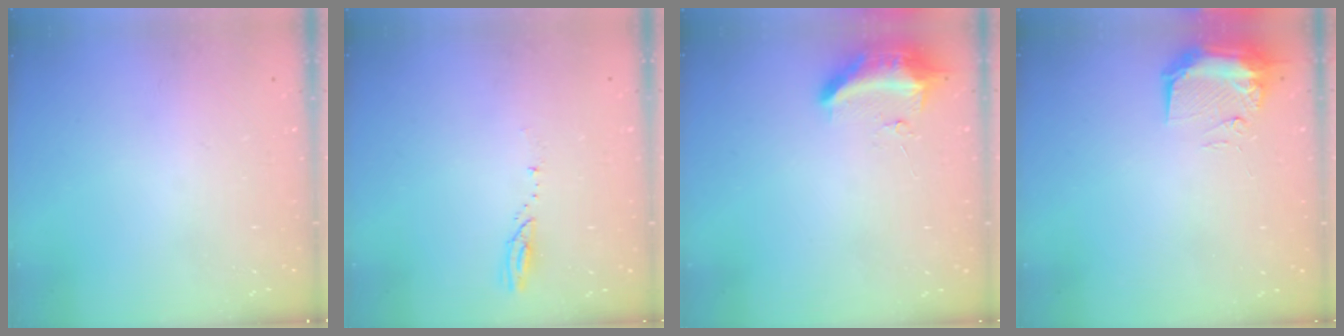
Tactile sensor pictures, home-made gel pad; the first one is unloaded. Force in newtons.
{"total": 3.4, "press": 3.4, "slide": 0.3}
{"total": 9.5, "press": 9.4, "slide": 1.8}
{"total": 11.4, "press": 10.0, "slide": 5.4}